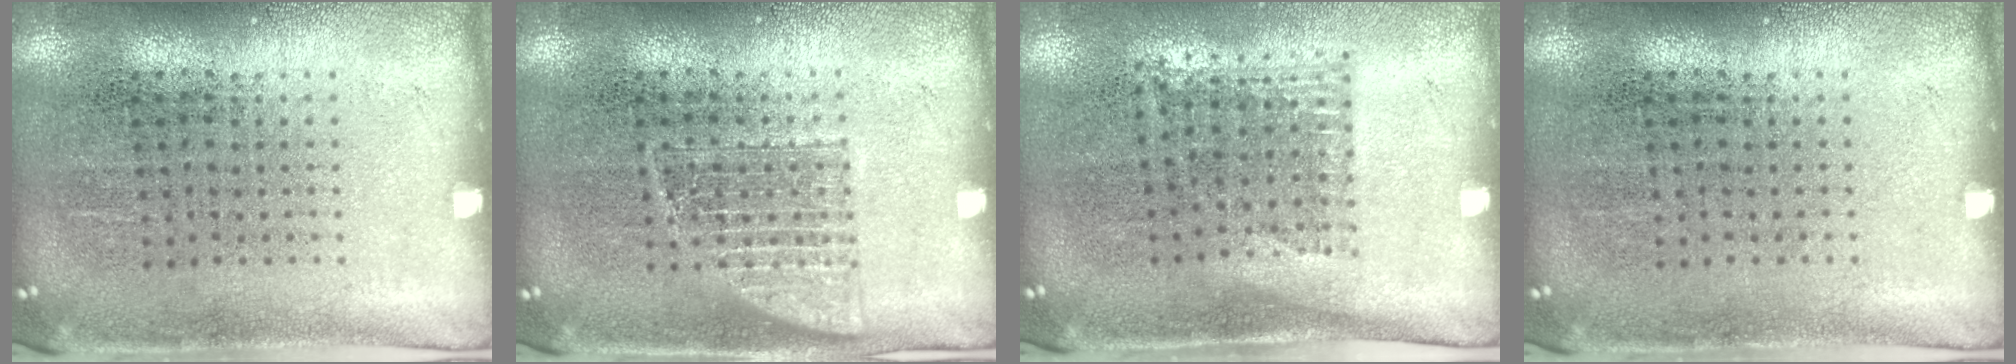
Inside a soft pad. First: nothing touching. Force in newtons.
{"total": 1.9, "press": 1.8, "slide": 0.3}
{"total": 1.2, "press": 0.9, "slide": 0.8}
{"total": 0.0}